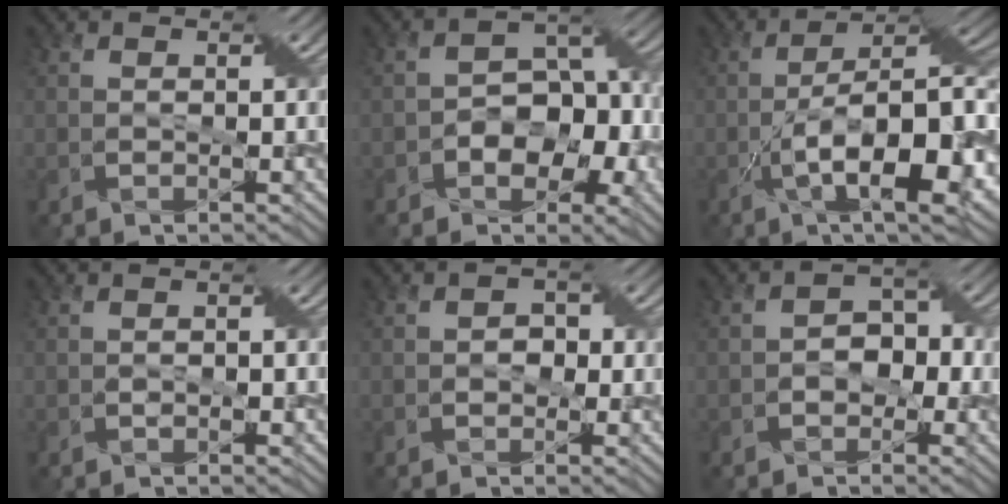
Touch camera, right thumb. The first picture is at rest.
{"total": 8.9, "force": [-2.6, 5.8, 6.2], "torque": [-0.073, 0.005, -0.047]}
{"total": 15.2, "force": [-4.9, 5.6, 13.3], "torque": [-0.214, -0.006, -0.077]}
{"total": 1.0, "force": [-0.4, 0.6, 0.7], "torque": [-0.012, 0.003, -0.006]}
{"total": 1.6, "force": [-0.4, 1.3, 0.8], "torque": [-0.015, 0.001, -0.009]}
{"total": 3.2, "force": [-1.1, 2.4, 1.8], "torque": [-0.022, 0.009, -0.022]}